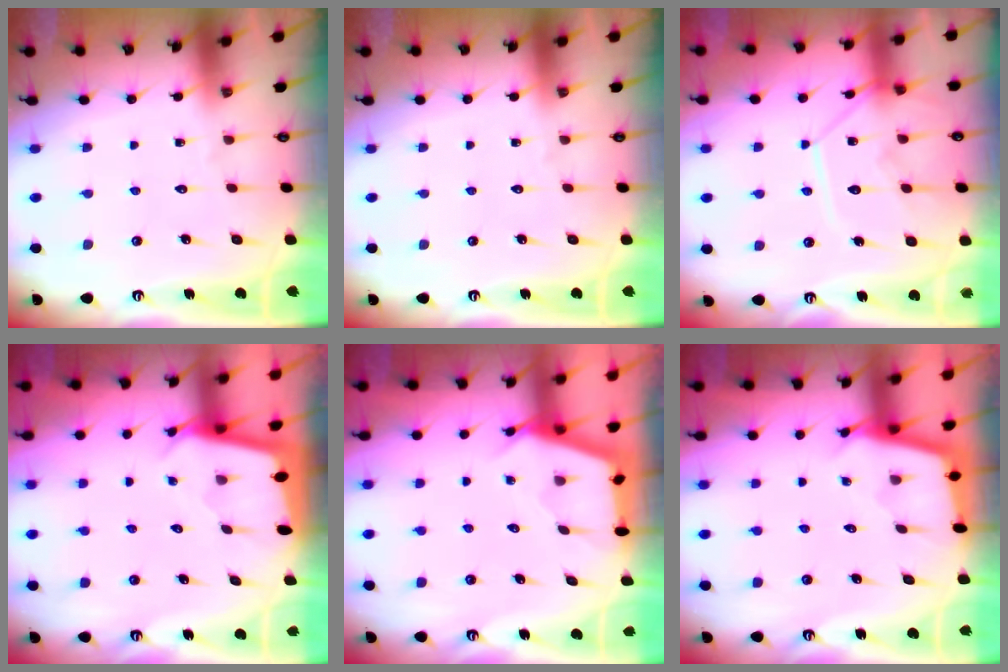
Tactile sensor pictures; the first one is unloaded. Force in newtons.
{"total": 0.0}
{"total": 11.2, "press": 11.1, "slide": 1.4}
{"total": 2.3, "press": 2.3, "slide": 0.1}
{"total": 3.1, "press": 3.1, "slide": 0.3}
{"total": 2.3, "press": 2.3, "slide": 0.1}